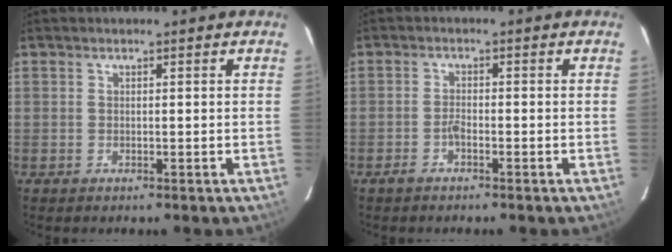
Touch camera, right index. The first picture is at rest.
{"total": 1.8, "force": [-1.3, 0.5, 1.1], "torque": [-0.033, 0.003, -0.029]}